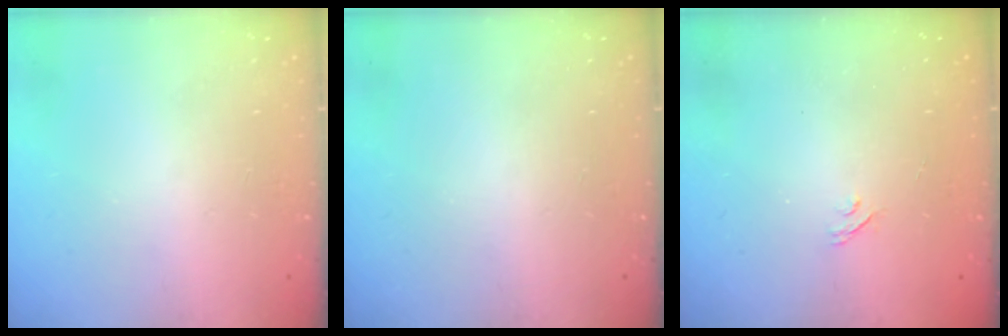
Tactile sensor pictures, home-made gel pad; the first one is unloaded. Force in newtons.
{"total": 0.0}
{"total": 2.2, "press": 1.9, "slide": 1.1}